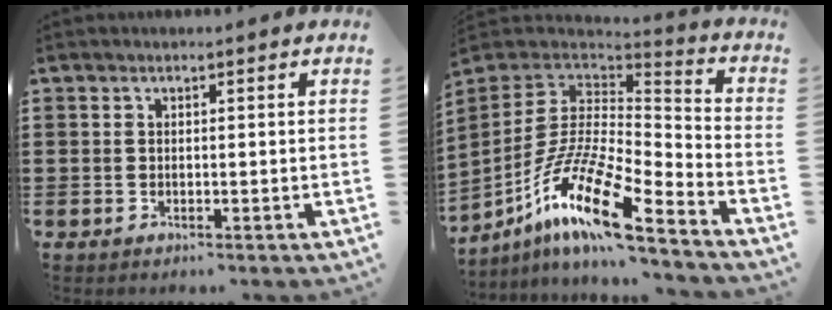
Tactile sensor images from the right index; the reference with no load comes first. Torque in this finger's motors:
{"motor_torque": [1.02, -0.95, 1.05, 0.21]}